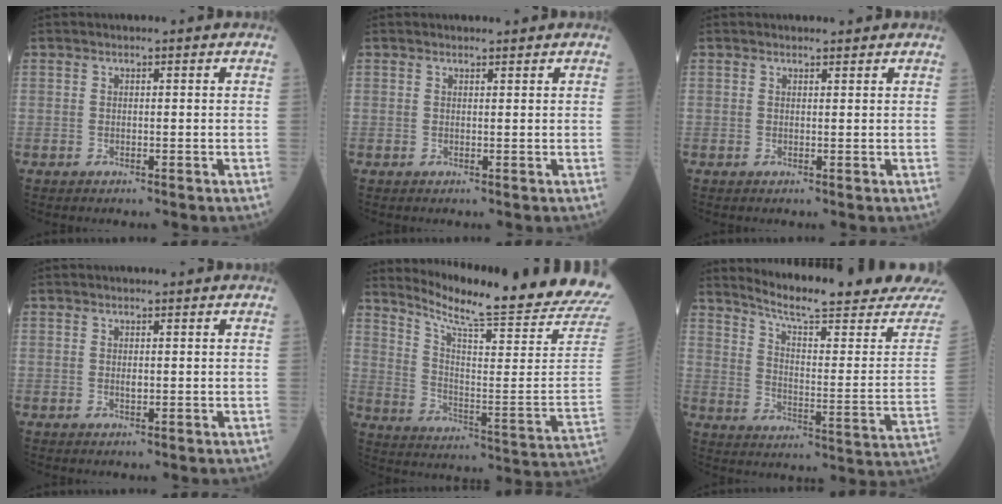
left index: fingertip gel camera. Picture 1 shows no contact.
{"total": 1.2, "force": [1.1, 0.2, 0.2], "torque": [-0.008, 0.002, 0.017]}
{"total": 1.7, "force": [1.6, 0.5, 0.4], "torque": [-0.008, 0.006, 0.020]}
{"total": 0.7, "force": [0.2, 0.3, 0.6], "torque": [-0.013, -0.002, 0.001]}
{"total": 24.0, "force": [21.9, -1.7, 9.7], "torque": [-0.169, -0.126, 0.288]}
{"total": 19.8, "force": [18.4, -0.6, 7.4], "torque": [-0.122, -0.091, 0.245]}